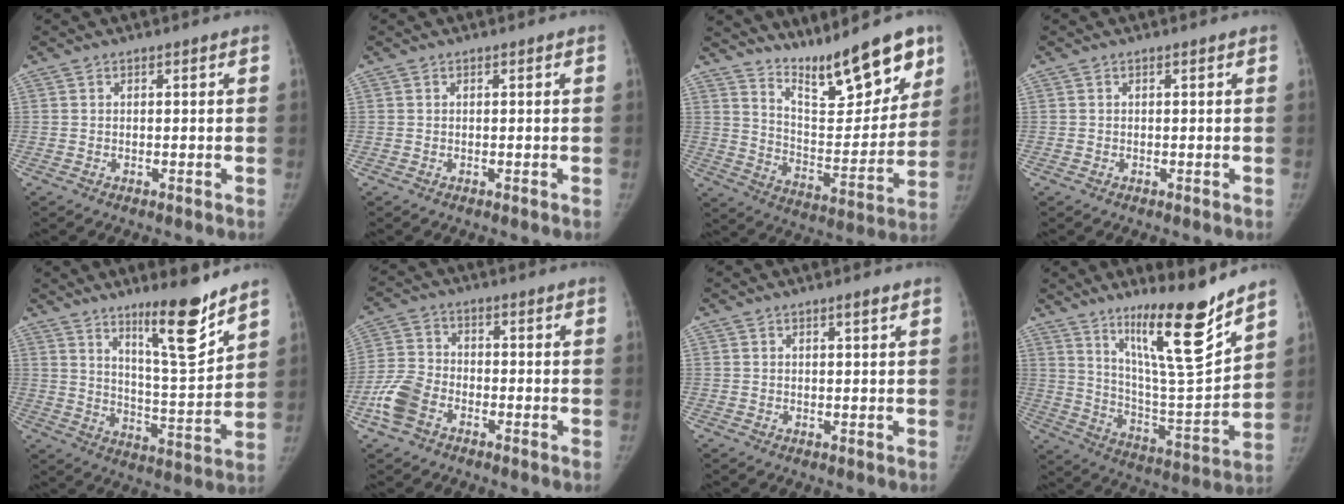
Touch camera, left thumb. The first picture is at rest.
{"total": 0.0}
{"total": 18.7, "force": [13.6, 5.3, 11.6], "torque": [-0.127, -0.092, 0.225]}
{"total": 0.0}
{"total": 13.2, "force": [9.4, 1.9, 9.1], "torque": [-0.123, -0.081, 0.156]}
{"total": 7.8, "force": [-3.9, 5.1, 4.5], "torque": [-0.101, 0.016, -0.081]}
{"total": 1.3, "force": [0.8, 0.1, 1.0], "torque": [-0.015, -0.004, 0.014]}
{"total": 18.4, "force": [12.9, 2.3, 13.0], "torque": [-0.181, -0.098, 0.223]}